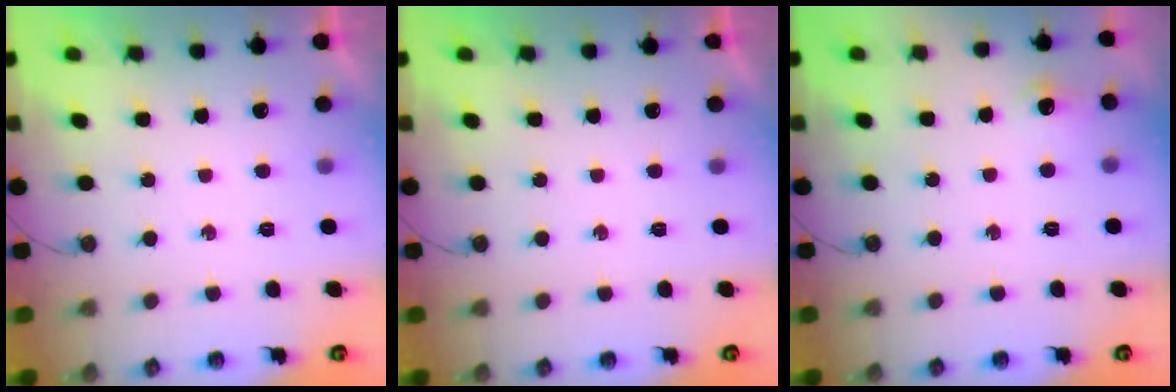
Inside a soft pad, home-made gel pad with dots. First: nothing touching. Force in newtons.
{"total": 0.0}
{"total": 5.9, "press": 5.8, "slide": 1.1}